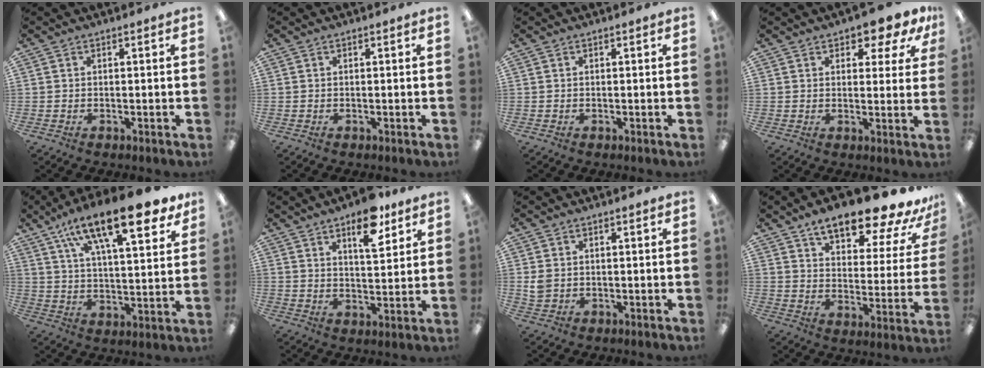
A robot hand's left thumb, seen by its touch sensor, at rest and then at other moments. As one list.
[{"total": 0.0}, {"total": 0.0}, {"total": 5.6, "force": [4.3, 2.2, 2.8], "torque": [-0.028, -0.027, 0.070]}, {"total": 20.5, "force": [13.1, 6.5, 14.3], "torque": [-0.226, -0.066, 0.210]}, {"total": 11.2, "force": [7.1, 4.6, 7.2], "torque": [-0.093, -0.035, 0.117]}, {"total": 2.7, "force": [0.5, 2.2, 1.4], "torque": [-0.019, 0.001, 0.007]}, {"total": 17.5, "force": [13.9, 4.9, 9.4], "torque": [-0.144, -0.092, 0.231]}]